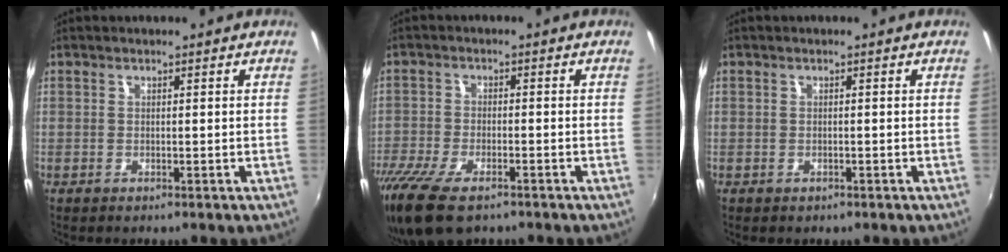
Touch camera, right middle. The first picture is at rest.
{"total": 11.5, "force": [-8.1, 4.4, 6.9], "torque": [-0.170, -0.042, -0.152]}
{"total": 0.8, "force": [-0.4, 0.7, 0.1], "torque": [-0.002, -0.004, -0.004]}